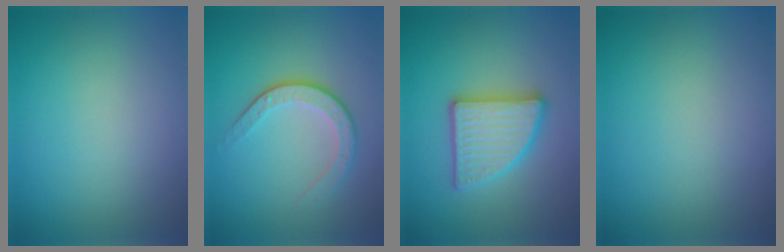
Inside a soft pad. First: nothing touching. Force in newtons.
{"total": 3.3, "press": 2.5, "slide": 2.1}
{"total": 5.0, "press": 4.9, "slide": 0.8}
{"total": 0.0}